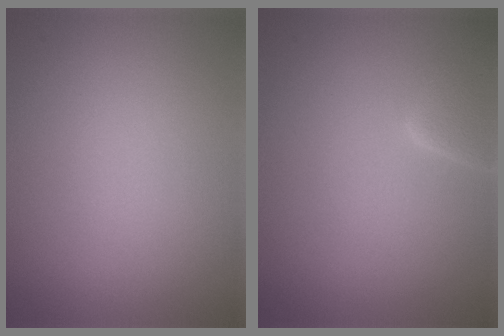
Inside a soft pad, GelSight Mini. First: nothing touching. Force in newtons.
{"total": 3.0, "press": 3.0, "slide": 0.2}